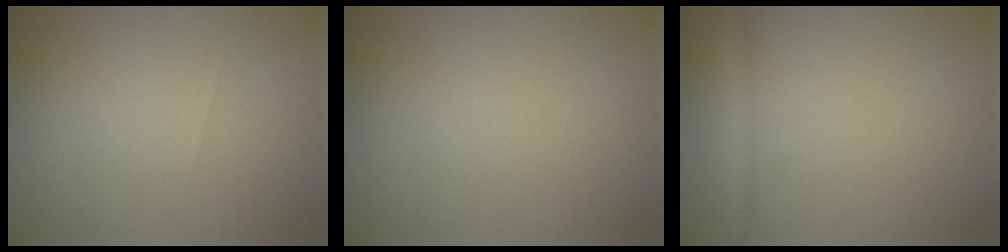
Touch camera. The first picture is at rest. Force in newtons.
{"total": 0.0}
{"total": 1.4, "press": 1.4, "slide": 0.1}